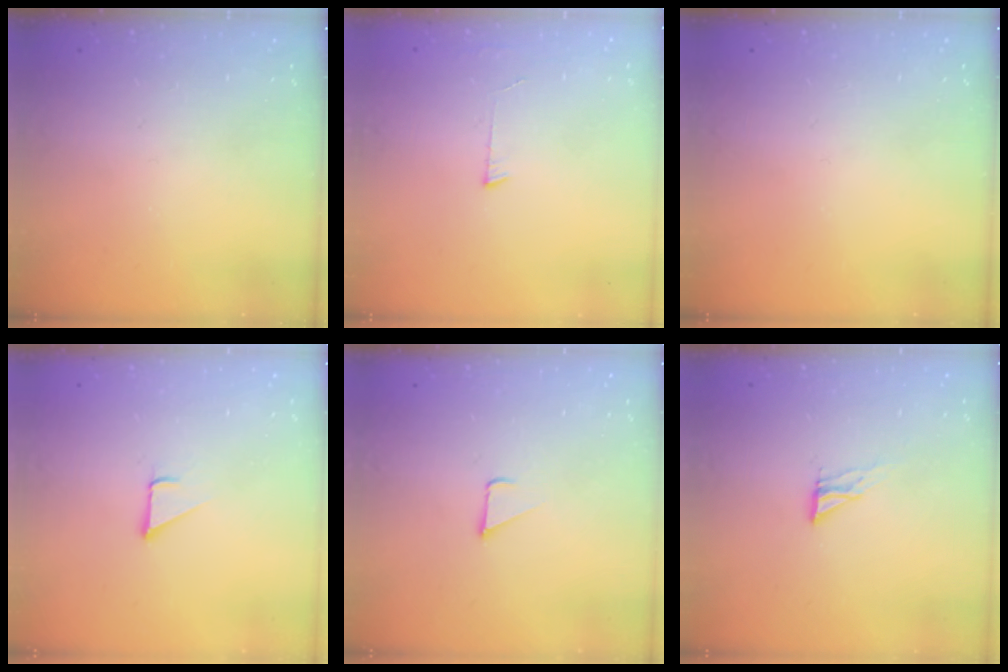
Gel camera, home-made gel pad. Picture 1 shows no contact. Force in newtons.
{"total": 3.0, "press": 3.0, "slide": 0.3}
{"total": 0.0}
{"total": 1.9, "press": 1.9, "slide": 0.1}
{"total": 2.4, "press": 2.4, "slide": 0.2}
{"total": 4.5, "press": 4.4, "slide": 0.4}